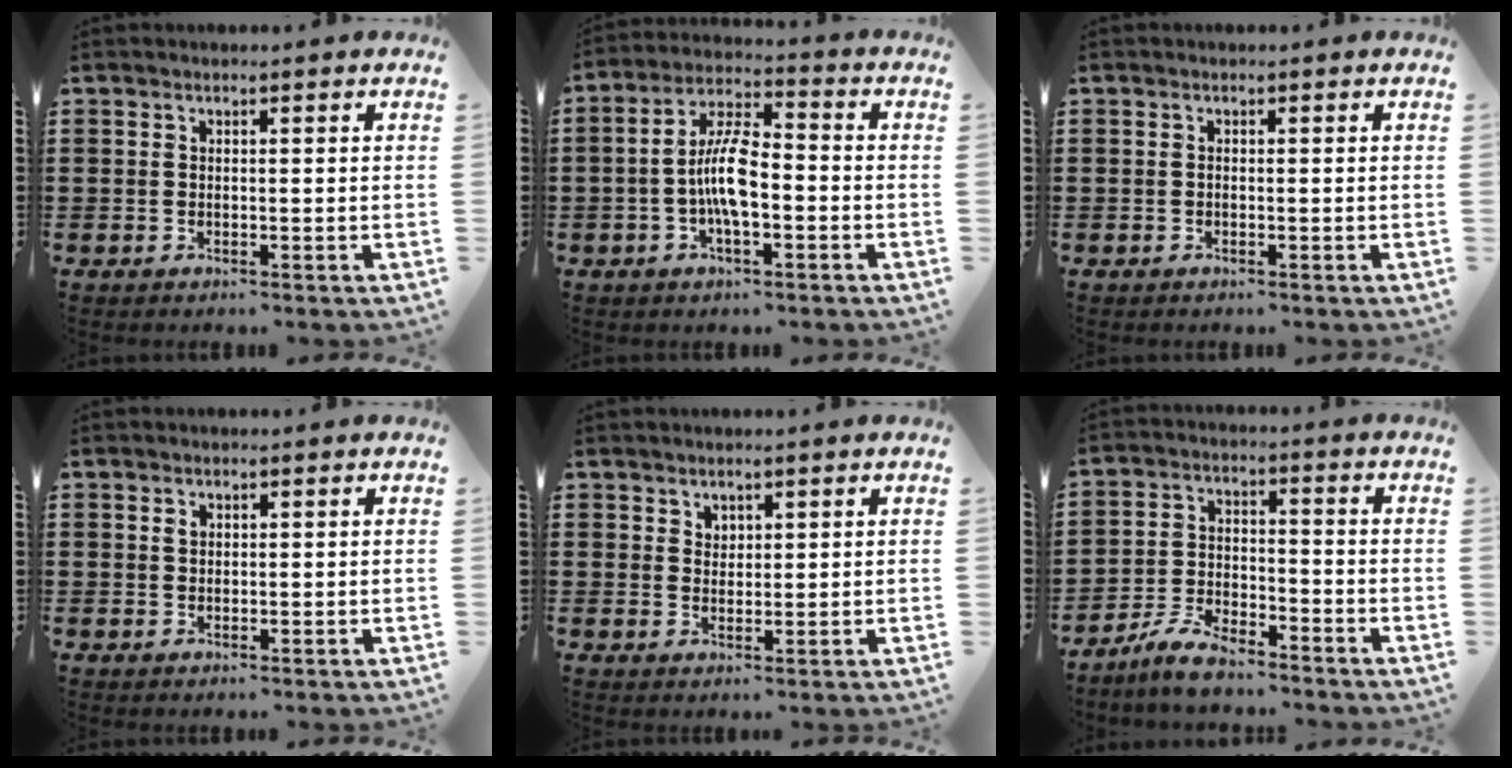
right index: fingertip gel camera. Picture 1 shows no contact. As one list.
[{"total": 8.2, "force": [-1.6, 2.9, 7.5], "torque": [-0.165, -0.001, -0.037]}, {"total": 0.0}, {"total": 1.0, "force": [0.4, 0.7, 0.5], "torque": [-0.012, 0.003, 0.008]}, {"total": 1.9, "force": [1.4, 1.2, 0.2], "torque": [-0.007, 0.005, 0.028]}, {"total": 5.6, "force": [-5.1, 1.3, 2.1], "torque": [-0.048, 0.009, -0.100]}]